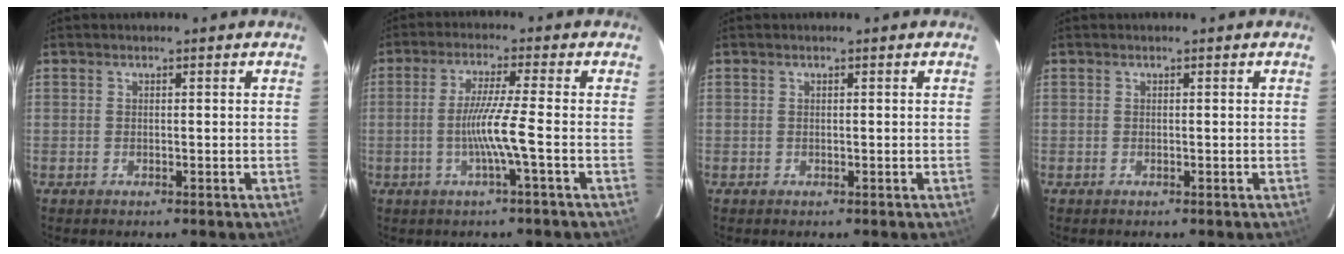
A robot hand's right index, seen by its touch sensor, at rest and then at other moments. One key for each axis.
{"total": 6.7, "fx": -1.9, "fy": -1.7, "fz": 6.2, "tx": -0.122, "ty": -0.008, "tz": -0.034}
{"total": 0.0}
{"total": 0.0}